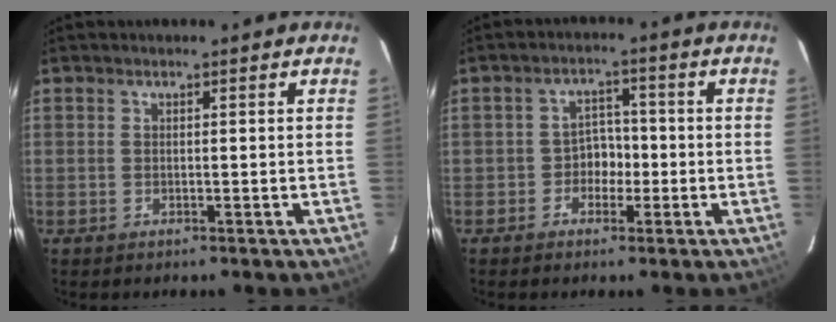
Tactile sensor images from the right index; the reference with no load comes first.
{"total": 3.9, "force": [-1.6, 3.3, 1.2], "torque": [-0.019, 0.018, -0.028]}